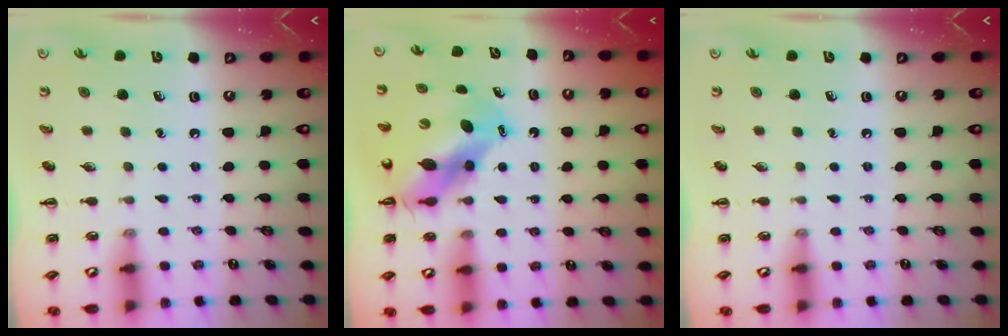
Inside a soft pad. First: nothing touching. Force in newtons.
{"total": 11.1, "press": 10.7, "slide": 3.2}
{"total": 0.0}